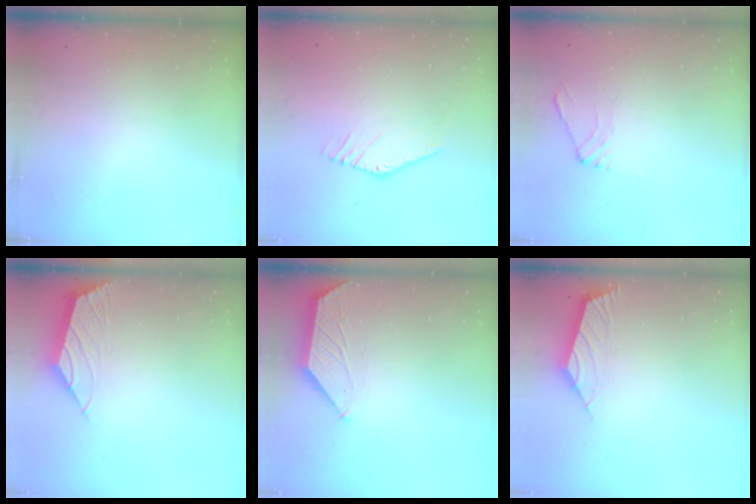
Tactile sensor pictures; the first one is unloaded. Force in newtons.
{"total": 4.0, "press": 4.0, "slide": 0.2}
{"total": 3.2, "press": 3.2, "slide": 0.6}
{"total": 1.6, "press": 1.5, "slide": 0.5}
{"total": 1.2, "press": 1.2, "slide": 0.3}
{"total": 2.8, "press": 2.7, "slide": 0.7}